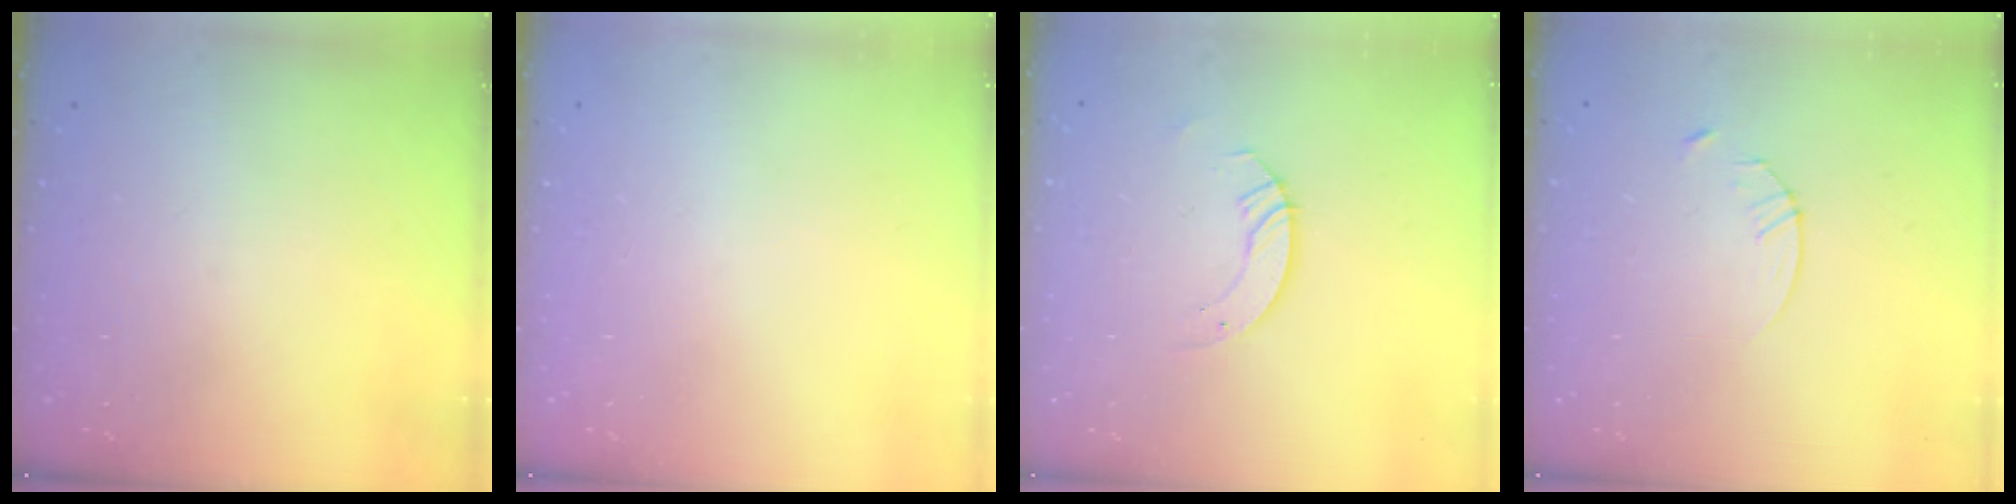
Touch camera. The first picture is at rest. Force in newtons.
{"total": 0.0}
{"total": 3.5, "press": 3.5, "slide": 0.4}
{"total": 2.9, "press": 2.9, "slide": 0.4}